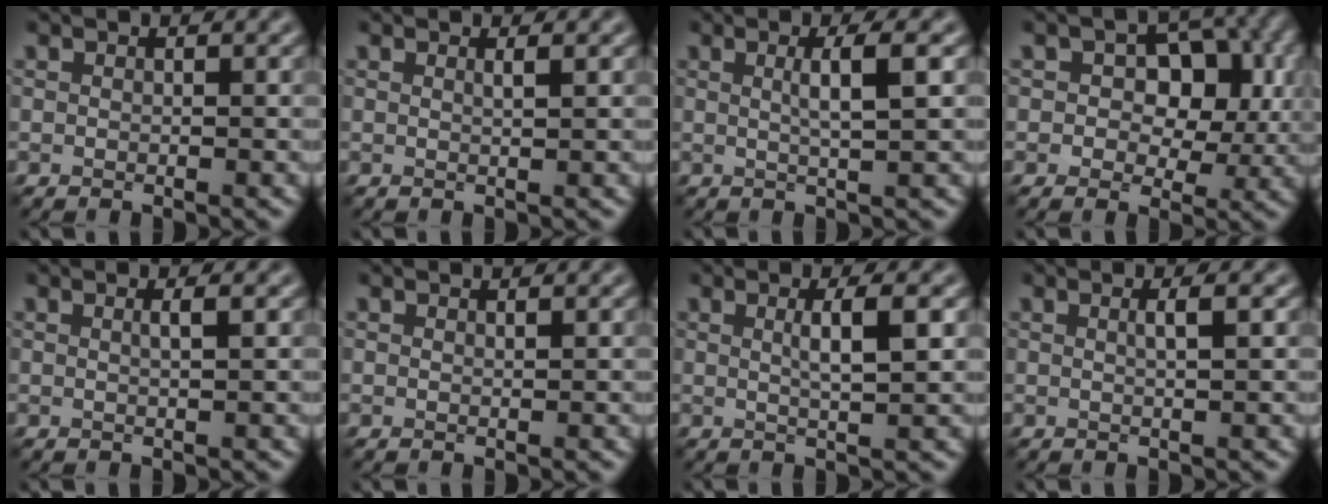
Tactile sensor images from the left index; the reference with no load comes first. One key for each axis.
{"total": 0.9, "fx": 0.4, "fy": 0.3, "fz": 0.7, "tx": -0.003, "ty": 0.001, "tz": 0.004}
{"total": 3.2, "fx": 0.6, "fy": 0.7, "fz": 3.1, "tx": -0.042, "ty": 0.004, "tz": 0.005}
{"total": 6.4, "fx": 1.1, "fy": 4.4, "fz": 4.6, "tx": -0.049, "ty": -0.003, "tz": 0.010}
{"total": 1.4, "fx": 0.3, "fy": 0.4, "fz": 1.3, "tx": -0.015, "ty": 0.005, "tz": -0.001}
{"total": 0.0}
{"total": 3.3, "fx": 0.7, "fy": 0.8, "fz": 3.2, "tx": -0.042, "ty": 0.003, "tz": 0.008}
{"total": 1.7, "fx": 0.4, "fy": 0.5, "fz": 1.6, "tx": -0.020, "ty": 0.006, "tz": -0.001}